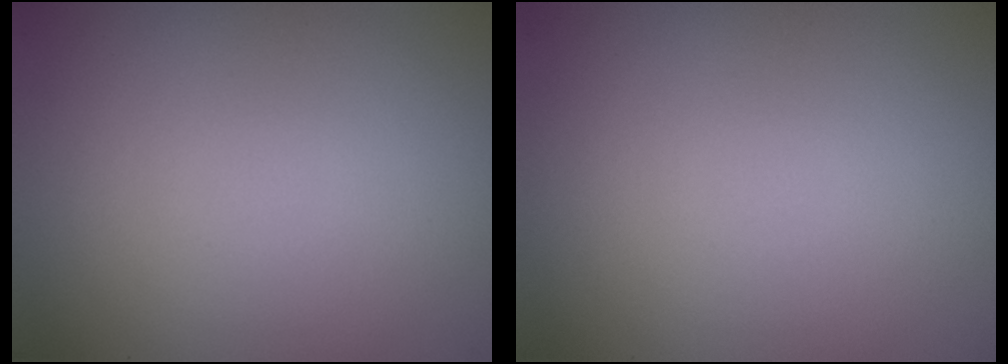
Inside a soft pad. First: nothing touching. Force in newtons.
{"total": 0.0}